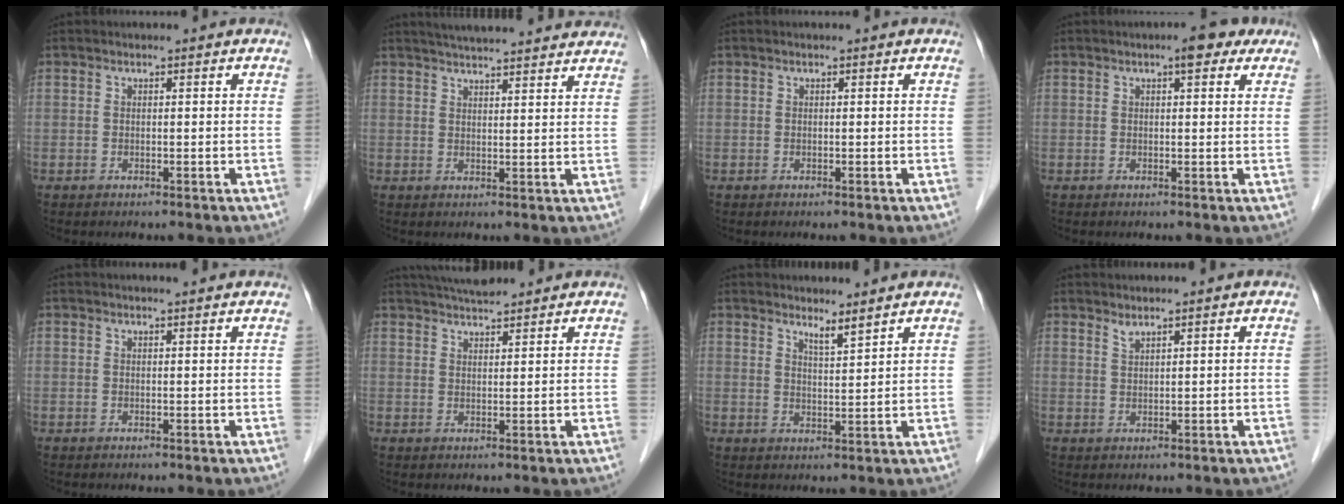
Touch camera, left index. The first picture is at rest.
{"total": 15.3, "force": [14.0, 1.4, 6.0], "torque": [-0.090, 0.030, 0.180]}
{"total": 0.0}
{"total": 3.7, "force": [2.2, 1.3, 2.7], "torque": [-0.035, 0.013, 0.025]}
{"total": 2.2, "force": [2.0, 0.0, 1.0], "torque": [-0.014, 0.010, 0.025]}
{"total": 5.5, "force": [5.2, 0.5, 2.0], "torque": [-0.034, 0.028, 0.088]}
{"total": 2.5, "force": [2.3, -0.3, 0.9], "torque": [-0.018, -0.011, 0.043]}
{"total": 1.2, "force": [1.1, -0.1, 0.4], "torque": [-0.008, -0.005, 0.024]}